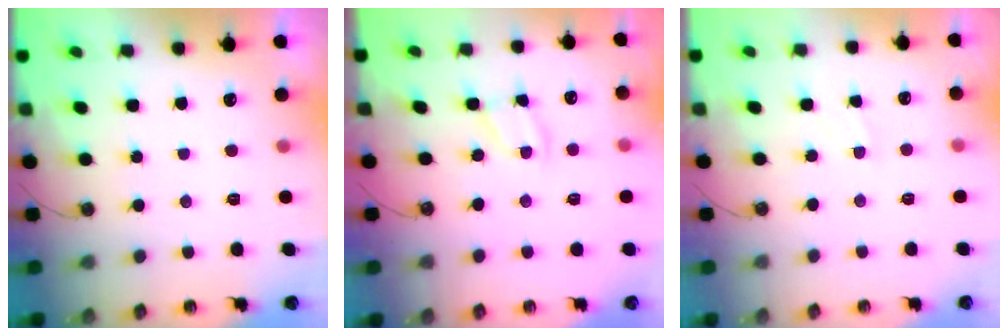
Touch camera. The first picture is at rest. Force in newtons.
{"total": 3.0, "press": 3.0, "slide": 0.2}
{"total": 1.7, "press": 1.7, "slide": 0.3}